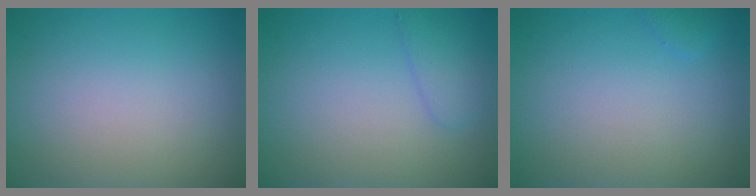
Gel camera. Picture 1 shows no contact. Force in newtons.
{"total": 1.7, "press": 1.7, "slide": 0.1}
{"total": 0.7, "press": 0.7, "slide": 0.0}